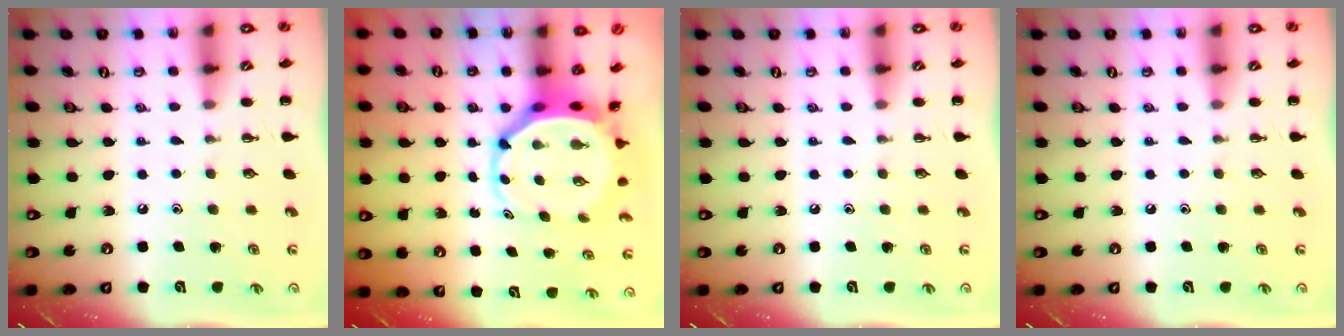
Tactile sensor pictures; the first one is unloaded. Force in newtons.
{"total": 5.3, "press": 5.1, "slide": 1.5}
{"total": 0.0}
{"total": 0.0}